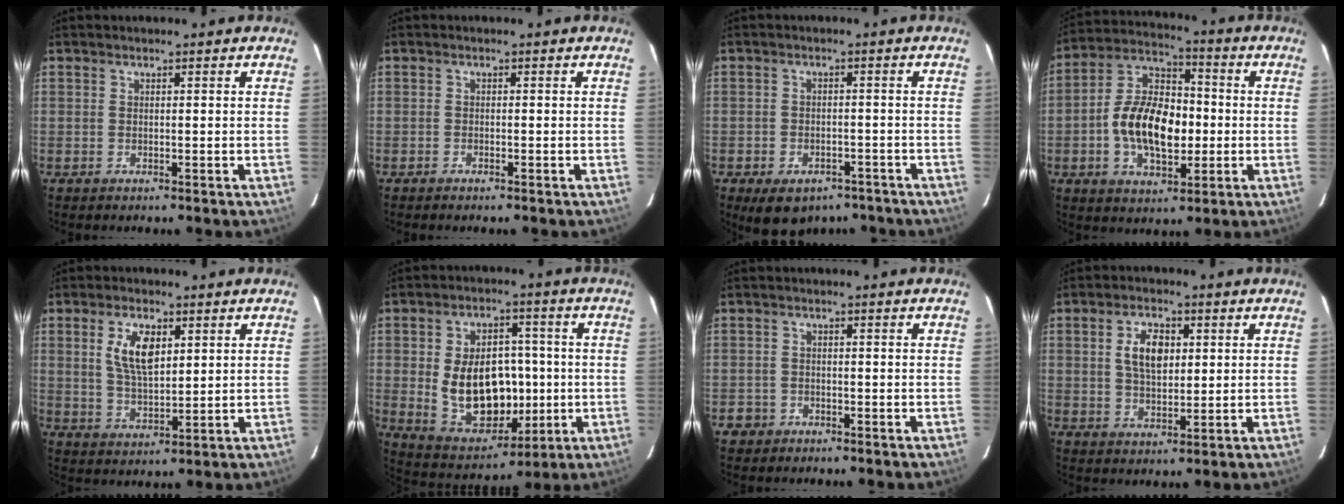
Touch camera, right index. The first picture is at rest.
{"total": 0.7, "force": [-0.7, 0.1, 0.2], "torque": [-0.008, 0.002, -0.015]}
{"total": 10.1, "force": [-6.9, 6.0, 4.4], "torque": [-0.090, 0.006, -0.082]}
{"total": 15.0, "force": [-2.4, 8.5, 12.1], "torque": [-0.231, 0.020, -0.041]}
{"total": 7.9, "force": [2.7, 3.8, 6.4], "torque": [-0.120, 0.005, 0.055]}
{"total": 16.1, "force": [-1.0, 10.9, 11.9], "torque": [-0.233, 0.005, 0.014]}
{"total": 2.5, "force": [-1.4, 2.0, 0.3], "torque": [-0.015, 0.006, -0.023]}
{"total": 6.8, "force": [1.6, 3.8, 5.4], "torque": [-0.099, 0.010, 0.033]}